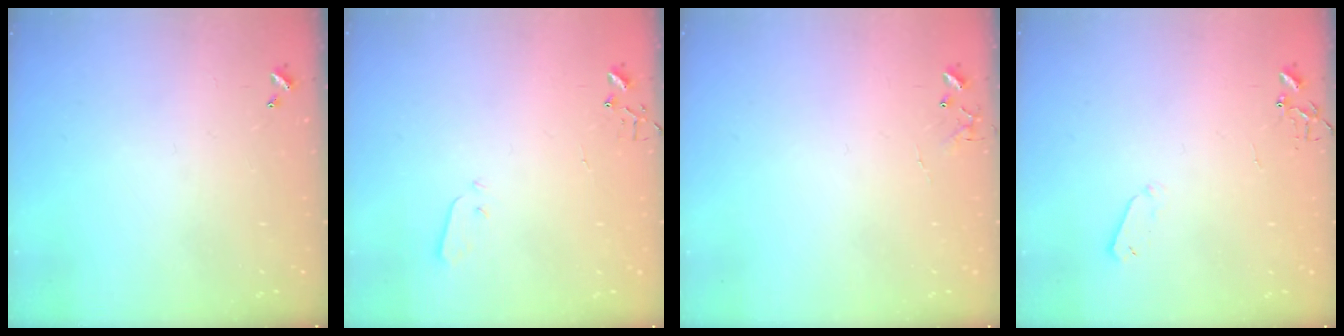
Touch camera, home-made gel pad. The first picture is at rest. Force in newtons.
{"total": 2.9, "press": 2.9, "slide": 0.1}
{"total": 5.9, "press": 5.9, "slide": 0.7}
{"total": 3.7, "press": 3.6, "slide": 0.7}